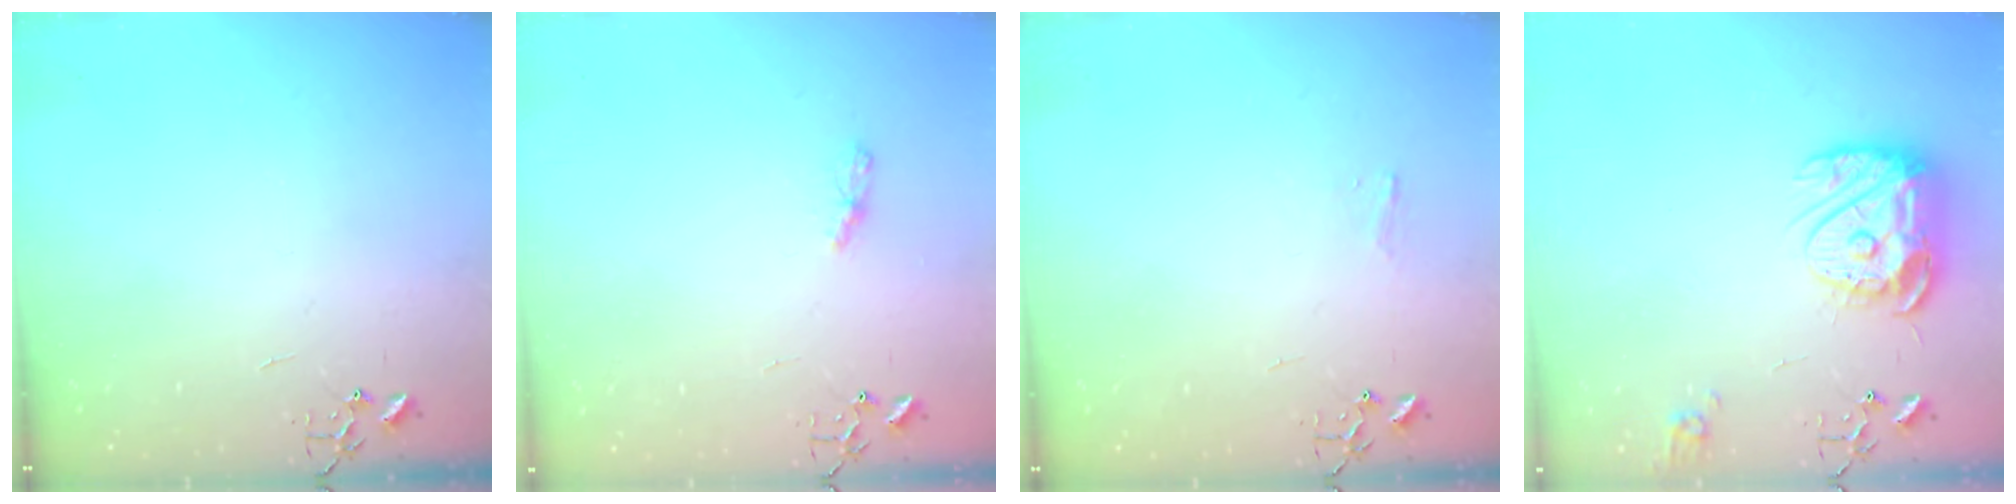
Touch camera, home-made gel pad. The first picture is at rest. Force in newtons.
{"total": 4.7, "press": 4.7, "slide": 0.4}
{"total": 3.7, "press": 3.6, "slide": 0.6}
{"total": 15.4, "press": 15.3, "slide": 1.3}